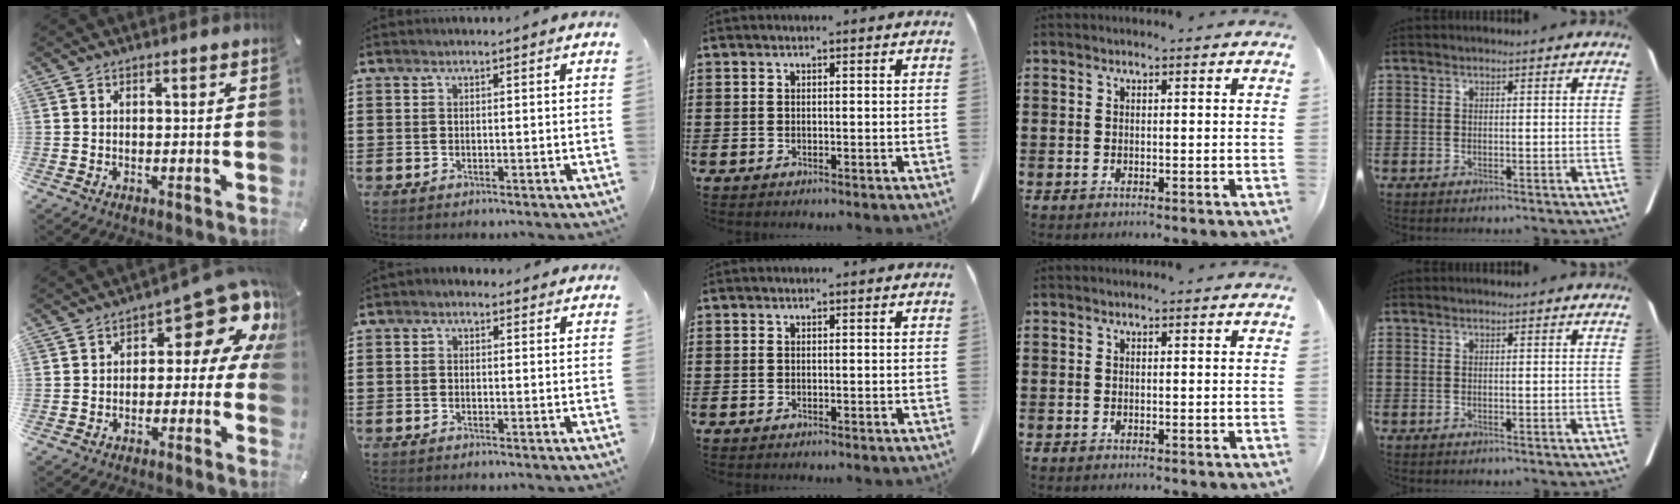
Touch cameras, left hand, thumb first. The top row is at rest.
{"thumb": {"total": 13.3, "force": [6.1, 5.9, 10.2], "torque": [-0.134, -0.049, 0.099]}, "index": {"total": 0.8, "force": [0.1, 0.7, 0.4], "torque": [-0.010, 0.006, 0.000]}}